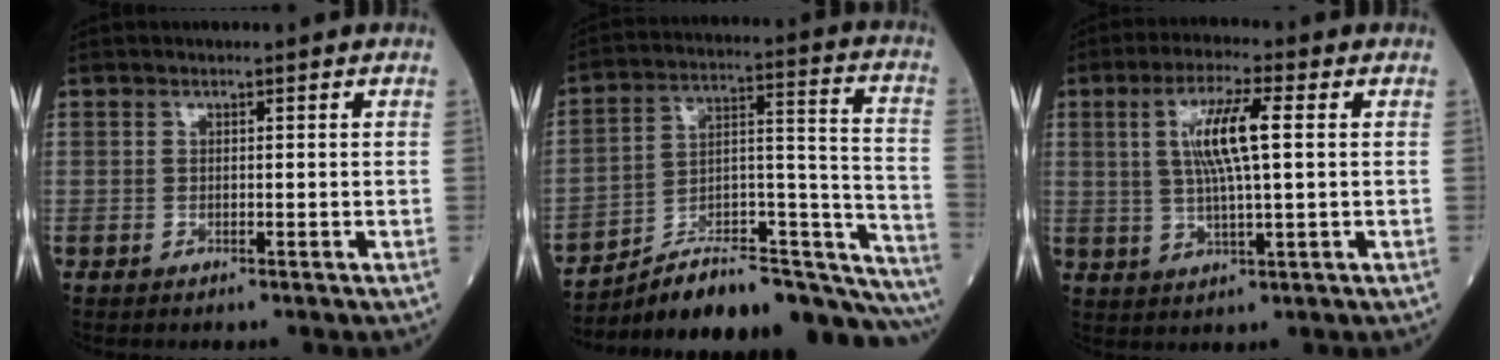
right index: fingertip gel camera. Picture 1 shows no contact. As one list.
[{"total": 27.0, "force": [-24.2, 4.2, 11.3], "torque": [-0.101, 0.039, -0.349]}, {"total": 8.5, "force": [1.8, 0.8, 8.2], "torque": [-0.162, 0.006, 0.033]}]